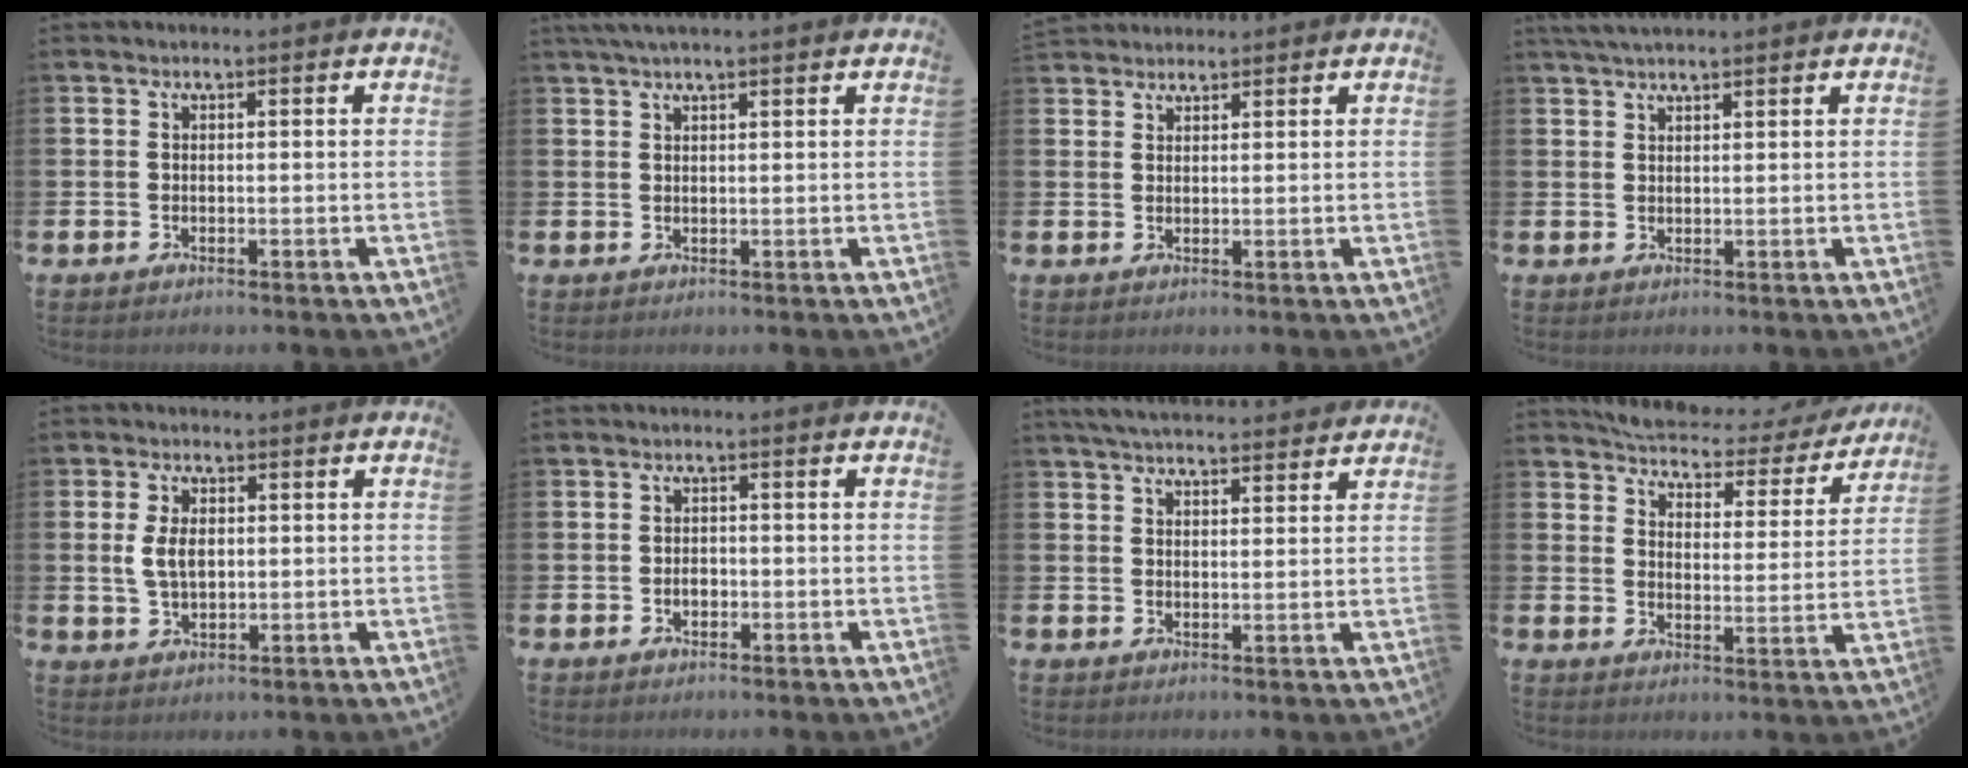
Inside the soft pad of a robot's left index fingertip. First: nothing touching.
{"total": 2.4, "force": [2.0, 0.1, 1.3], "torque": [-0.028, 0.002, 0.036]}
{"total": 2.1, "force": [2.1, 0.6, -0.1], "torque": [0.007, -0.006, 0.037]}
{"total": 2.8, "force": [2.5, 0.3, 1.2], "torque": [-0.027, -0.002, 0.046]}
{"total": 4.2, "force": [1.0, 2.4, 3.2], "torque": [-0.052, 0.003, 0.014]}
{"total": 1.7, "force": [-0.4, 1.2, 1.1], "torque": [-0.006, -0.001, -0.012]}
{"total": 4.4, "force": [4.3, 0.4, 0.9], "torque": [-0.035, -0.016, 0.081]}
{"total": 4.8, "force": [4.6, 1.1, 0.9], "torque": [-0.033, -0.039, 0.073]}